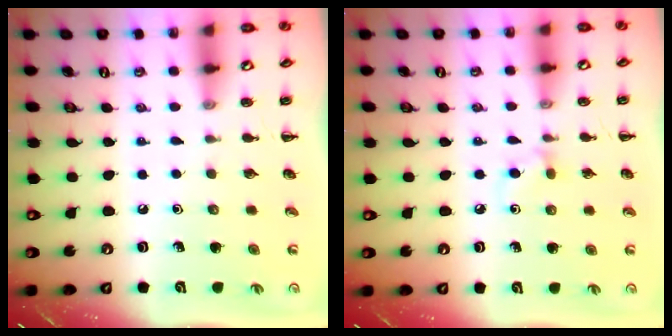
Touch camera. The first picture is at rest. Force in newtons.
{"total": 5.2, "press": 5.0, "slide": 1.4}